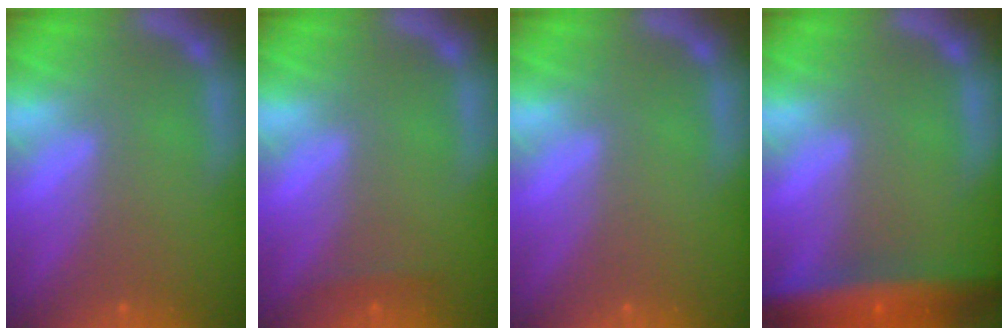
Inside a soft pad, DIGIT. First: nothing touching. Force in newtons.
{"total": 0.9}
{"total": 0.0}
{"total": 8.0}